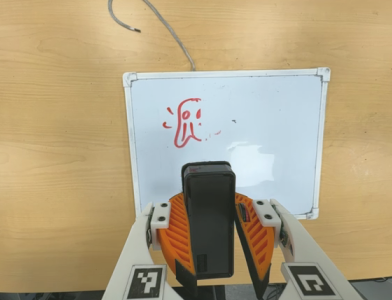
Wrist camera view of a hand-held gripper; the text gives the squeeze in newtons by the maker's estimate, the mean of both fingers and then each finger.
{"total": 10.0, "left": 10.0, "right": 10.1}